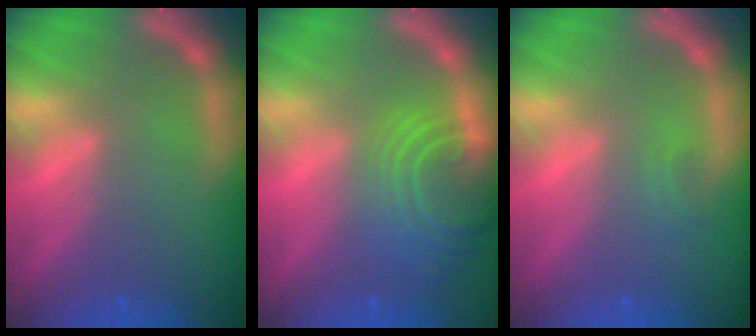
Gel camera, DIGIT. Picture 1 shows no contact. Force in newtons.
{"total": 8.5}
{"total": 0.9}